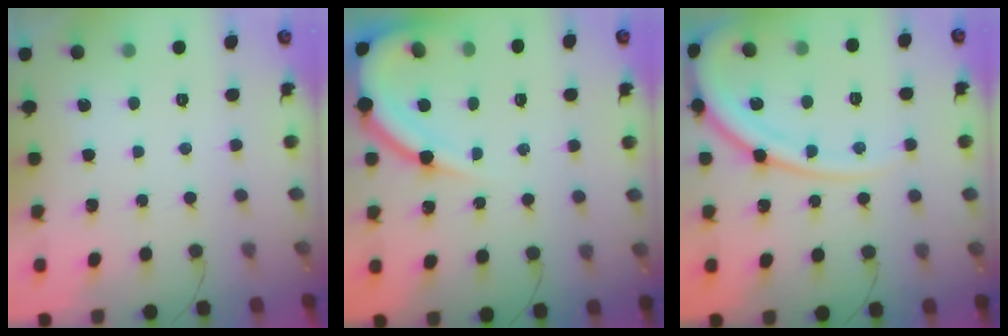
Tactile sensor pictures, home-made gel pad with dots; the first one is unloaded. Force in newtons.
{"total": 10.9, "press": 10.9, "slide": 1.3}
{"total": 14.9, "press": 14.8, "slide": 1.7}